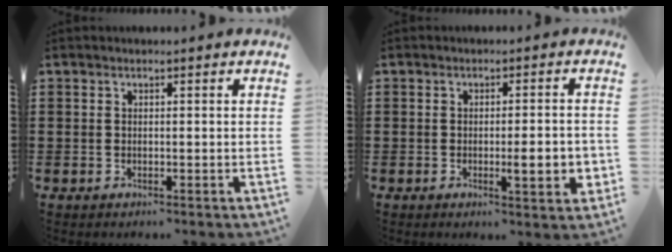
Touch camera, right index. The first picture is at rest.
{"total": 5.4, "force": [-1.0, 0.9, 5.2], "torque": [-0.076, -0.008, -0.017]}